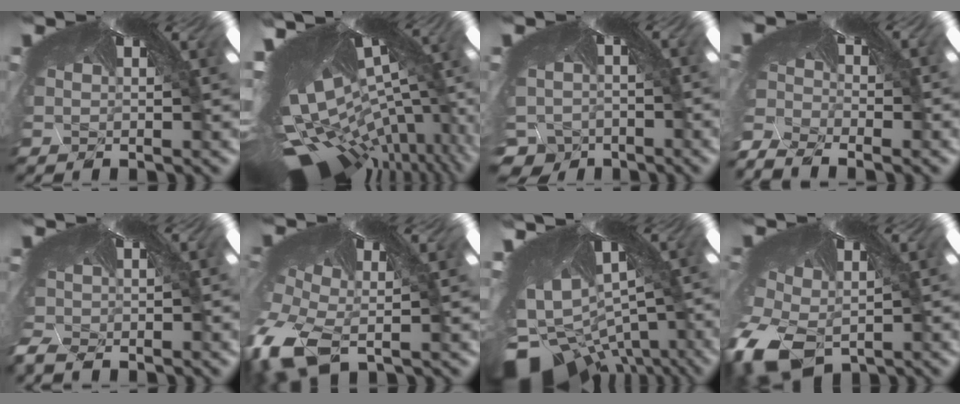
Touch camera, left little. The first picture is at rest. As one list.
[{"total": 8.1, "force": [-7.9, 0.3, 2.0], "torque": [-0.063, -0.107, -0.068]}, {"total": 5.4, "force": [-4.8, 2.4, -0.2], "torque": [-0.019, -0.058, -0.036]}, {"total": 9.5, "force": [-9.4, 0.3, 1.3], "torque": [-0.016, -0.070, -0.128]}, {"total": 3.6, "force": [-3.6, 0.3, -0.1], "torque": [-0.036, -0.042, -0.033]}, {"total": 8.8, "force": [-8.4, 1.9, 1.6], "torque": [-0.108, -0.100, -0.110]}, {"total": 10.0, "force": [-9.8, 2.2, 0.4], "torque": [-0.047, -0.119, -0.116]}, {"total": 6.3, "force": [-5.8, 2.0, 1.3], "torque": [-0.097, -0.081, -0.073]}]